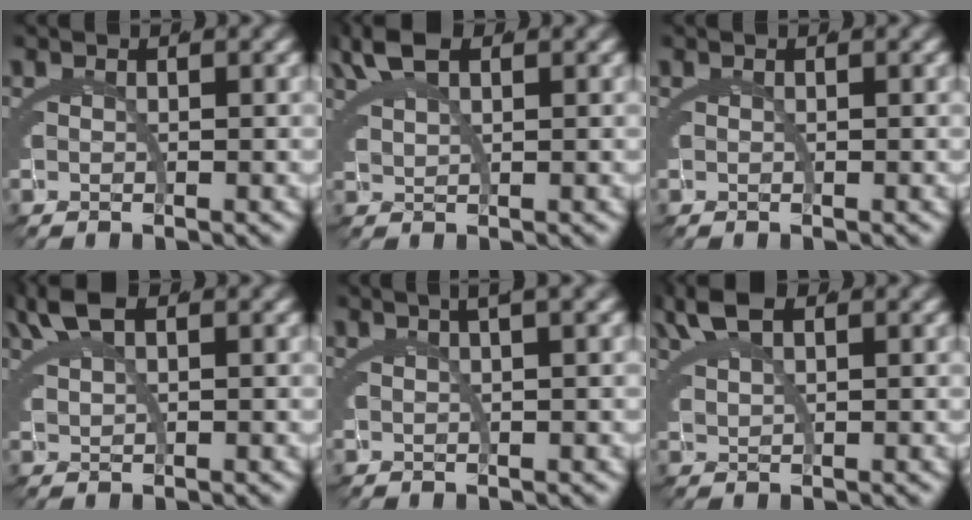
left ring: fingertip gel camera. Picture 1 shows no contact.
{"total": 2.6, "force": [2.2, 0.0, 1.5], "torque": [-0.037, 0.003, 0.046]}
{"total": 0.0}
{"total": 2.6, "force": [2.0, 0.1, 1.6], "torque": [-0.040, 0.005, 0.043]}
{"total": 2.0, "force": [1.1, -0.7, 1.5], "torque": [-0.005, 0.013, 0.018]}
{"total": 2.7, "force": [2.1, 0.1, 1.6], "torque": [-0.039, 0.003, 0.046]}